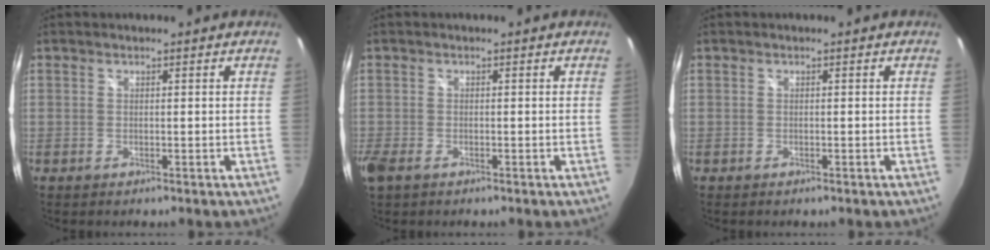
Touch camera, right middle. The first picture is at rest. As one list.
[{"total": 3.5, "force": [-2.0, 1.8, 2.2], "torque": [-0.053, -0.011, -0.038]}, {"total": 0.0}]